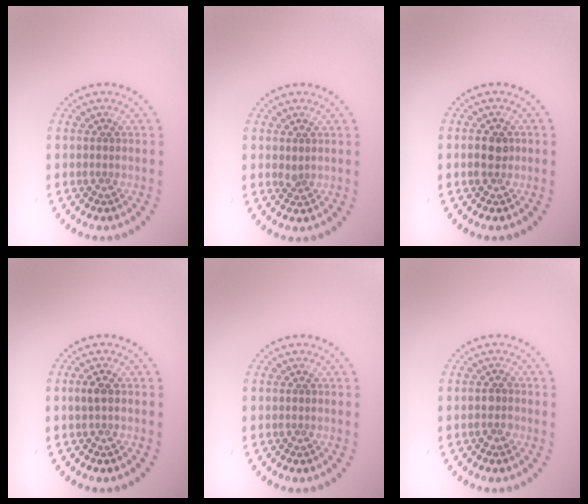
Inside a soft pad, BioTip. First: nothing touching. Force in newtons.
{"total": 0.6, "press": 0.5, "slide": 0.3}
{"total": 1.7, "press": 1.6, "slide": 0.3}
{"total": 1.1, "press": 1.1, "slide": 0.1}
{"total": 0.0}
{"total": 1.3, "press": 1.2, "slide": 0.5}